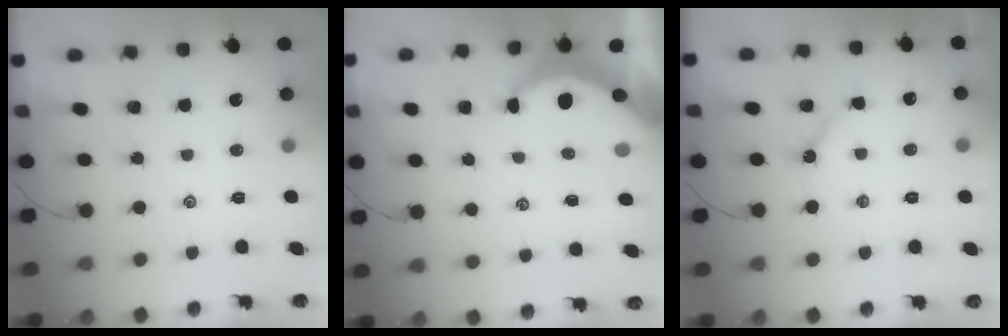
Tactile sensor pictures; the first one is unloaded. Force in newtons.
{"total": 5.9, "press": 5.9, "slide": 0.1}
{"total": 3.5, "press": 3.5, "slide": 0.3}